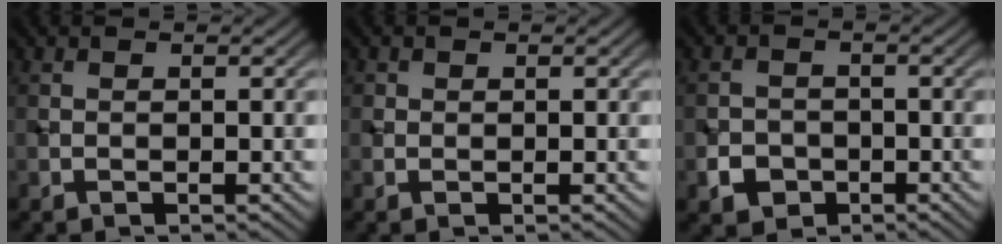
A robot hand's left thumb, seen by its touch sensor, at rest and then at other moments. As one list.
[{"total": 0.7, "force": [0.2, 0.7, 0.1], "torque": [0.000, -0.002, -0.001]}, {"total": 3.0, "force": [-1.5, 2.4, 1.0], "torque": [-0.017, -0.004, -0.029]}]